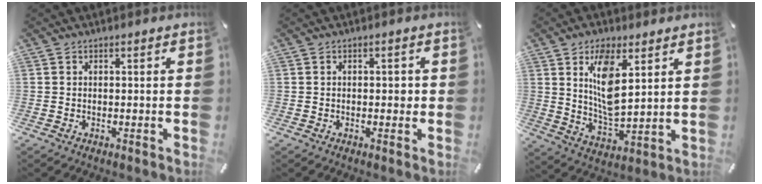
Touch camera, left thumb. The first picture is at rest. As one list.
[{"total": 1.6, "force": [-0.1, 1.0, 1.2], "torque": [-0.022, 0.004, -0.004]}, {"total": 11.1, "force": [5.2, 5.1, 8.4], "torque": [-0.164, -0.015, 0.089]}]